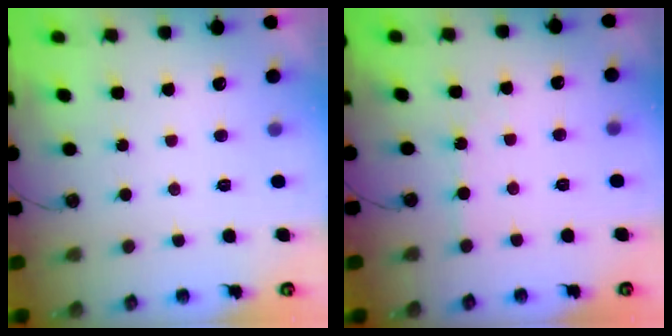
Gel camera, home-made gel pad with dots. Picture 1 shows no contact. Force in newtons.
{"total": 2.5, "press": 2.5, "slide": 0.4}